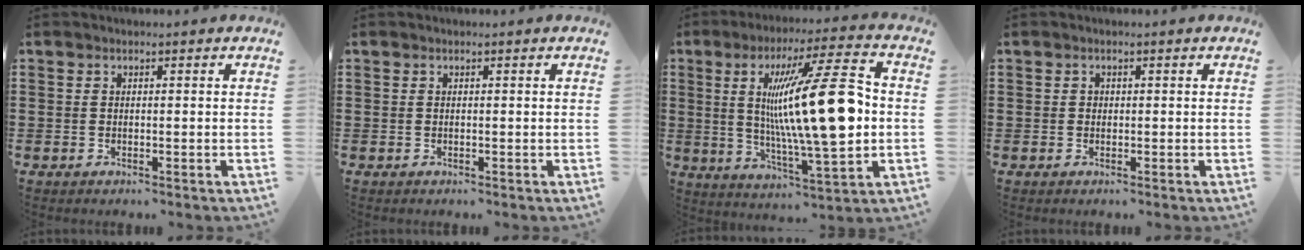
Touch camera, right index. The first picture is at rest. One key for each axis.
{"total": 0.0}
{"total": 18.8, "fx": 1.6, "fy": 4.1, "fz": 18.2, "tx": -0.303, "ty": -0.004, "tz": 0.019}
{"total": 0.6, "fx": 0.0, "fy": 0.6, "fz": 0.1, "tx": -0.004, "ty": 0.005, "tz": -0.001}